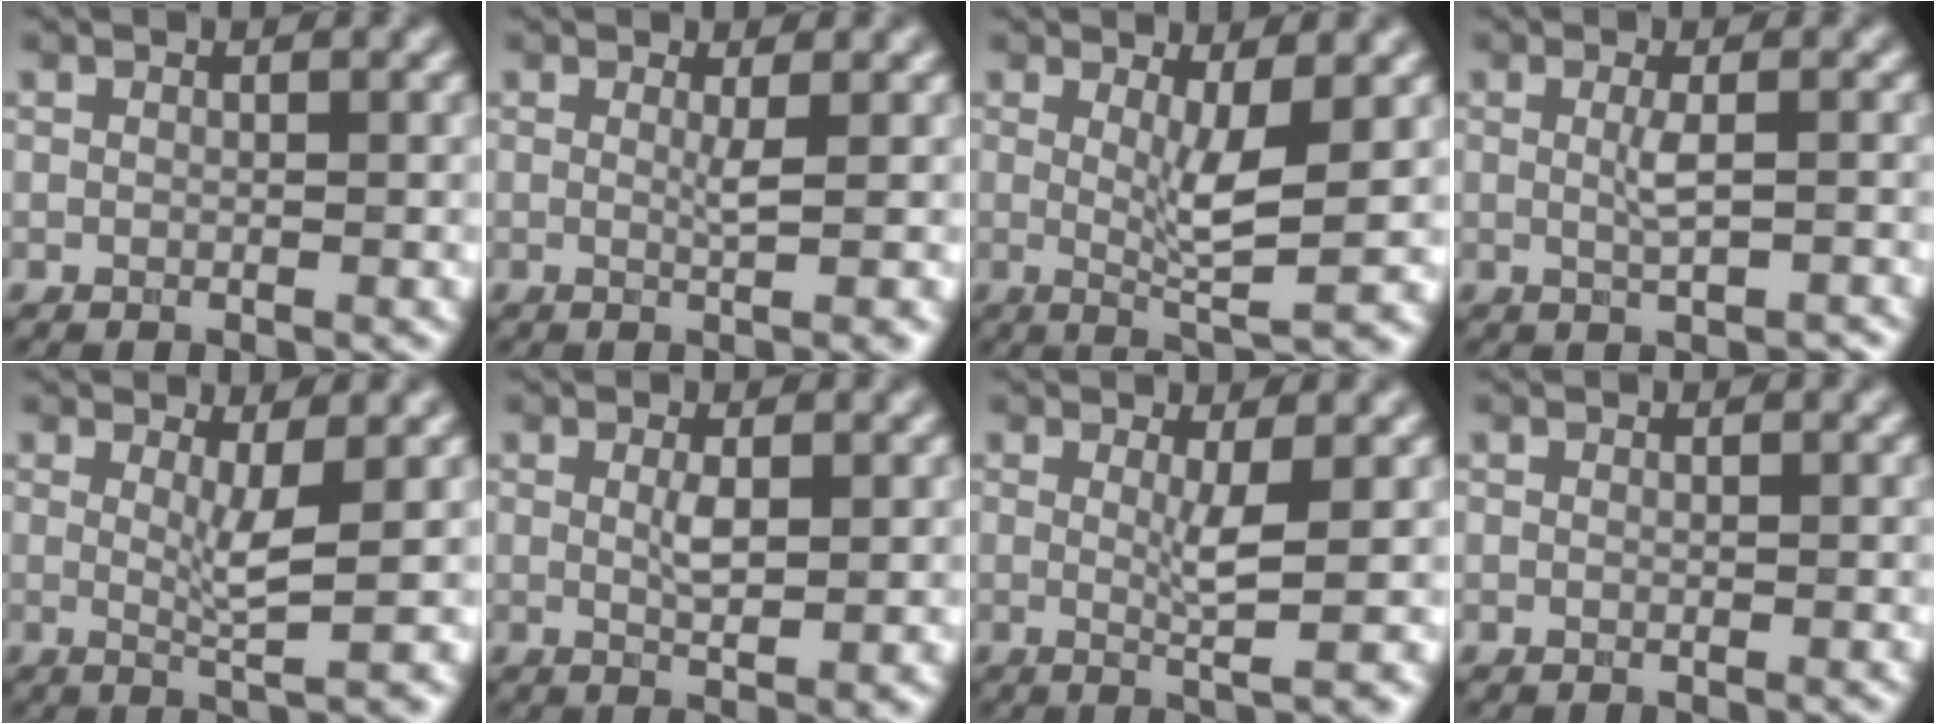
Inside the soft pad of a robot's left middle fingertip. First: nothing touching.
{"total": 2.0, "force": [0.2, 0.3, 1.9], "torque": [-0.033, -0.007, -0.003]}
{"total": 4.8, "force": [0.4, 0.9, 4.7], "torque": [-0.076, -0.016, 0.009]}
{"total": 2.0, "force": [0.0, 0.3, 1.9], "torque": [-0.037, -0.001, -0.001]}
{"total": 3.3, "force": [0.4, 0.6, 3.3], "torque": [-0.055, -0.014, 0.008]}
{"total": 2.2, "force": [0.4, 0.5, 2.1], "torque": [-0.040, -0.004, 0.009]}
{"total": 3.3, "force": [0.2, 0.5, 3.2], "torque": [-0.055, -0.014, 0.004]}
{"total": 0.0}